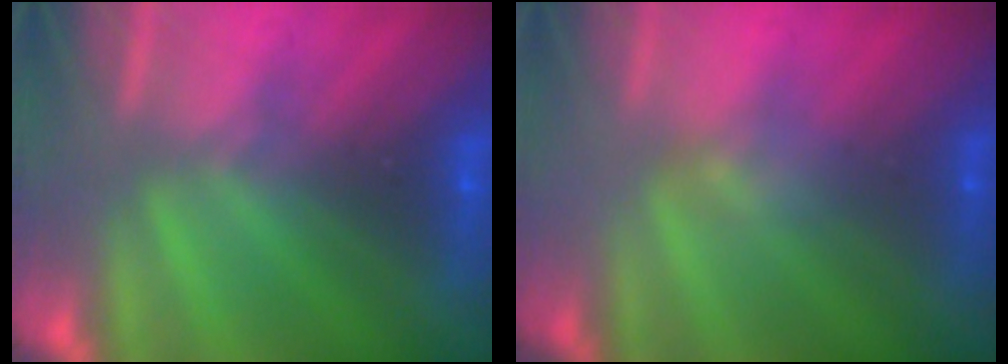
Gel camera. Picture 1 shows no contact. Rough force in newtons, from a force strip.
{"total": 2.3}